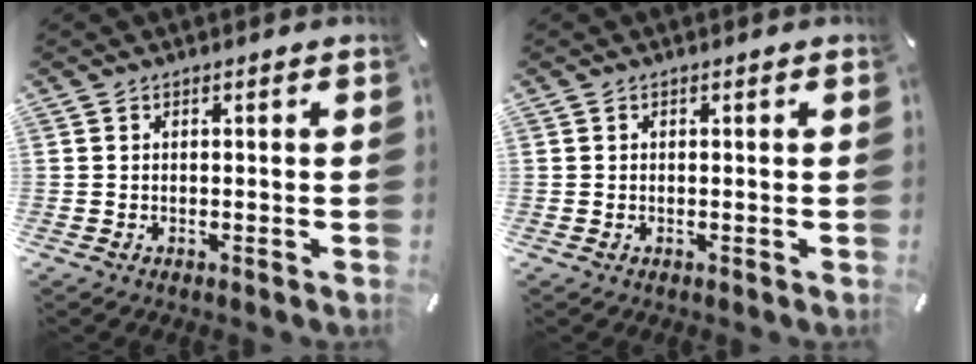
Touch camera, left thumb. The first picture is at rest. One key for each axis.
{"total": 0.0}